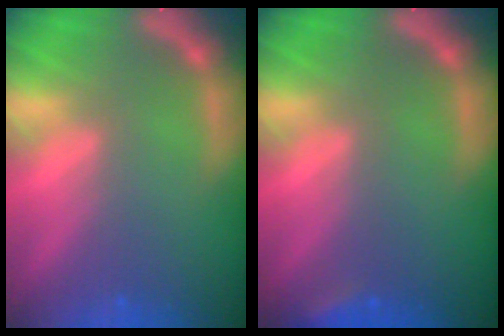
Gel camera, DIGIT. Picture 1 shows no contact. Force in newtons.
{"total": 1.9}